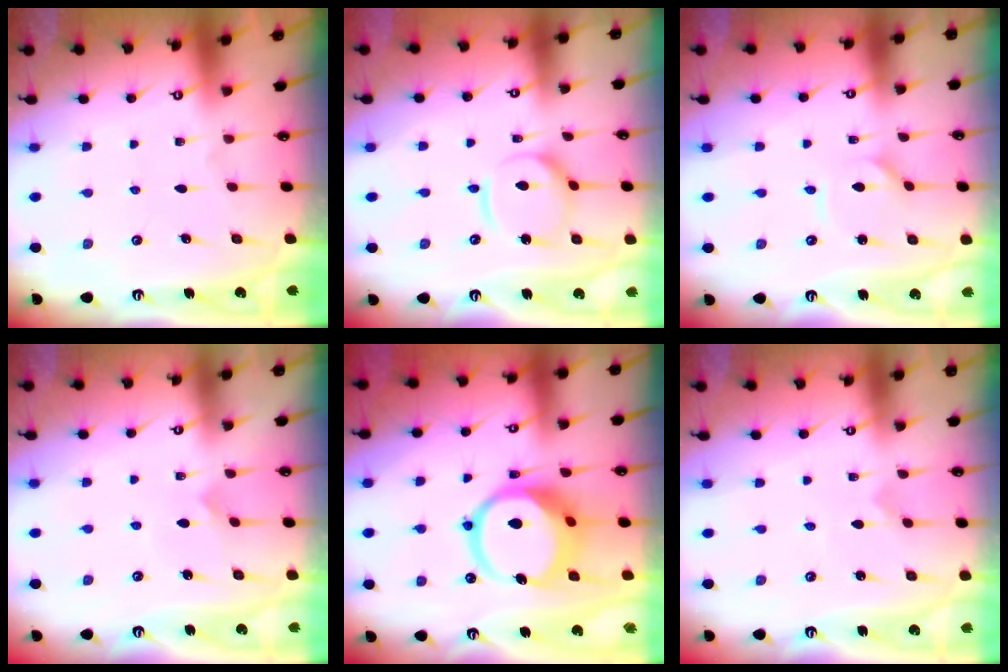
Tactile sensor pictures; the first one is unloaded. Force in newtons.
{"total": 10.5, "press": 10.5, "slide": 1.0}
{"total": 1.3, "press": 1.2, "slide": 0.1}
{"total": 2.8, "press": 2.8, "slide": 0.3}
{"total": 13.9, "press": 13.8, "slide": 1.9}
{"total": 0.0}